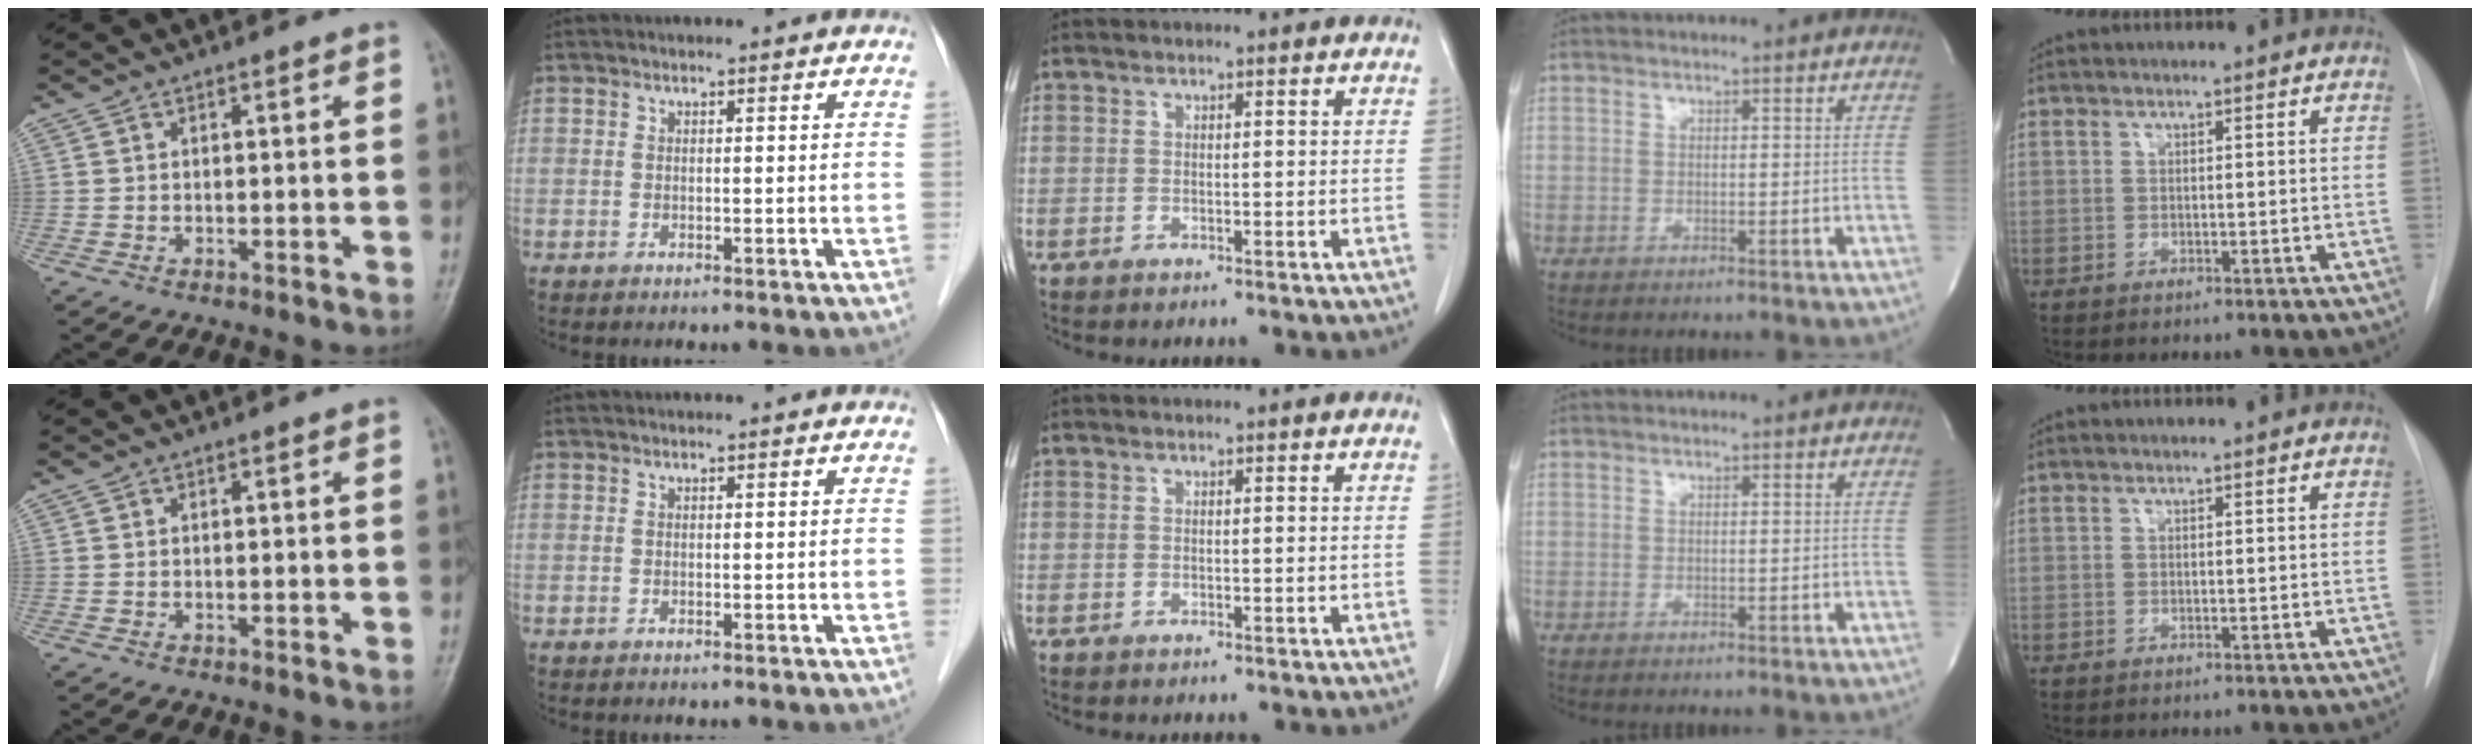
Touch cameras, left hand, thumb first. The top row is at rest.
{}